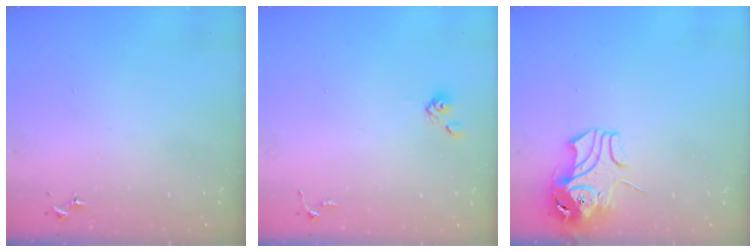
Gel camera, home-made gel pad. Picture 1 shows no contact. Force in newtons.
{"total": 3.9, "press": 3.6, "slide": 1.5}
{"total": 9.1, "press": 9.0, "slide": 1.4}